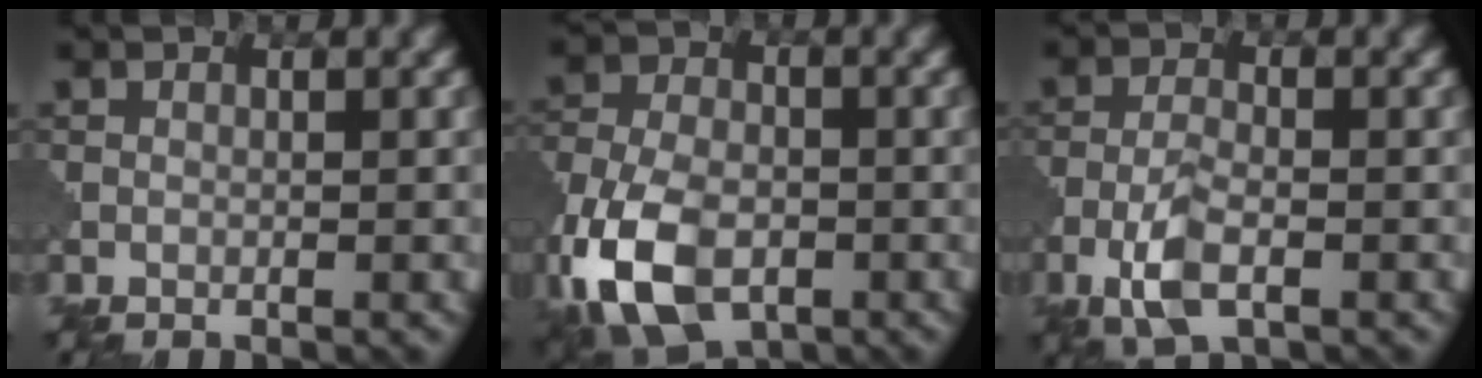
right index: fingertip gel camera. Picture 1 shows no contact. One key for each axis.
{"total": 10.8, "fx": -4.8, "fy": 6.2, "fz": 7.5, "tx": -0.177, "ty": -0.025, "tz": -0.099}
{"total": 4.0, "fx": -1.9, "fy": 1.5, "fz": 3.2, "tx": -0.072, "ty": -0.002, "tz": -0.042}